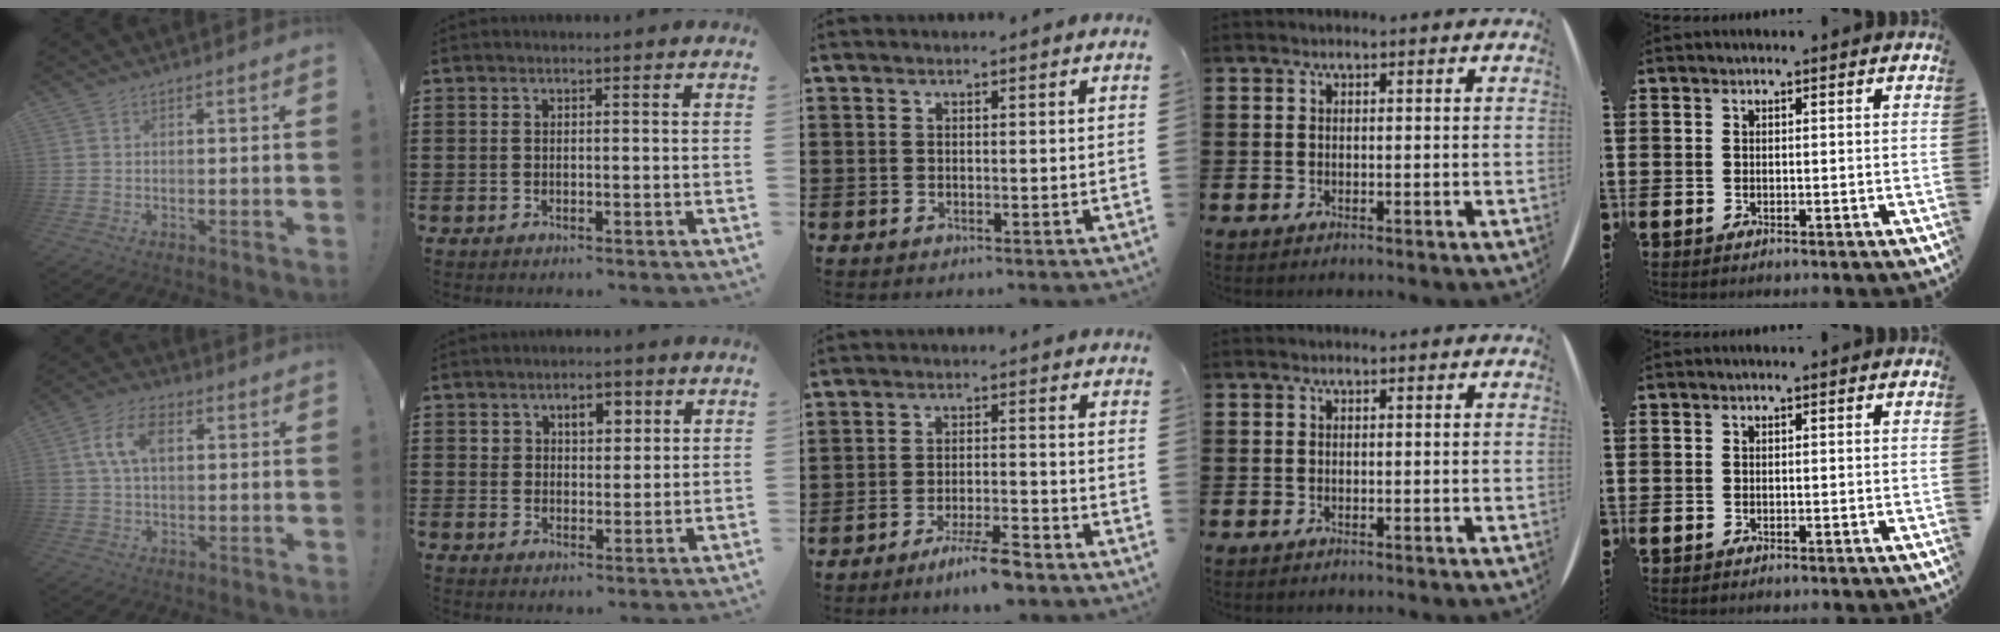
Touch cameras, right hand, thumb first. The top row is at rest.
{"thumb": {"total": 9.0, "force": [2.0, 5.7, 6.7], "torque": [-0.132, 0.012, 0.036]}, "index": {"total": 3.6, "force": [1.9, 2.4, 2.0], "torque": [-0.033, 0.005, 0.027]}, "middle": {"total": 5.5, "force": [-4.5, 0.5, 3.3], "torque": [-0.065, -0.007, -0.080]}}